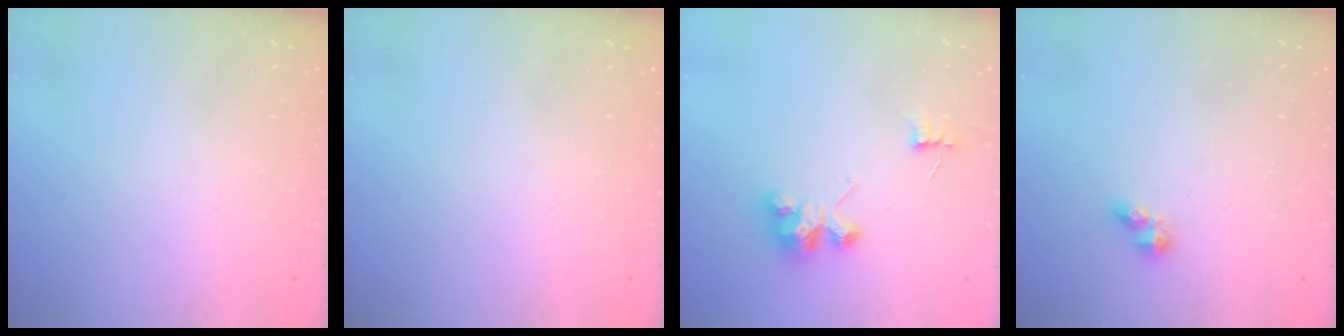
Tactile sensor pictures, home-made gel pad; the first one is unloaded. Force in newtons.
{"total": 0.0}
{"total": 3.6, "press": 3.6, "slide": 0.0}
{"total": 4.8, "press": 4.8, "slide": 0.6}